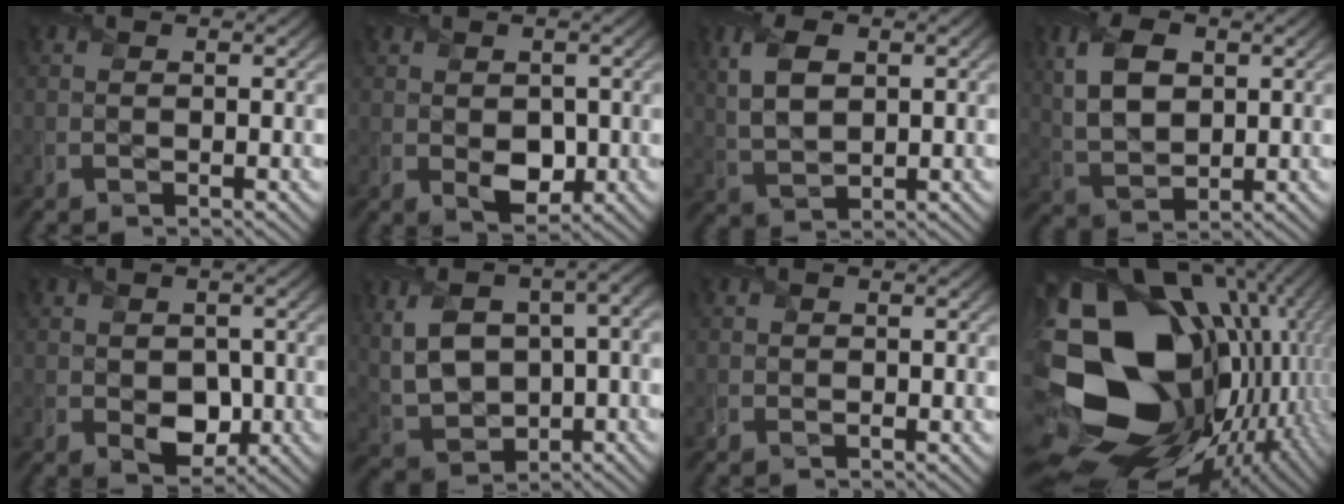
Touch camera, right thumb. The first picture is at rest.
{"total": 3.5, "force": [-0.3, 2.4, 2.6], "torque": [-0.051, -0.012, 0.002]}
{"total": 6.0, "force": [1.8, 3.2, 4.6], "torque": [-0.114, 0.003, 0.037]}
{"total": 7.8, "force": [2.3, 4.7, 5.7], "torque": [-0.137, 0.005, 0.046]}
{"total": 4.2, "force": [-0.6, 3.0, 2.9], "torque": [-0.057, -0.017, -0.003]}
{"total": 13.8, "force": [2.3, 8.1, 10.9], "torque": [-0.242, -0.004, 0.074]}
{"total": 0.7, "force": [0.2, 0.6, 0.2], "torque": [-0.006, -0.004, 0.004]}
{"total": 22.4, "force": [-1.2, 16.7, 14.9], "torque": [-0.300, -0.049, 0.003]}